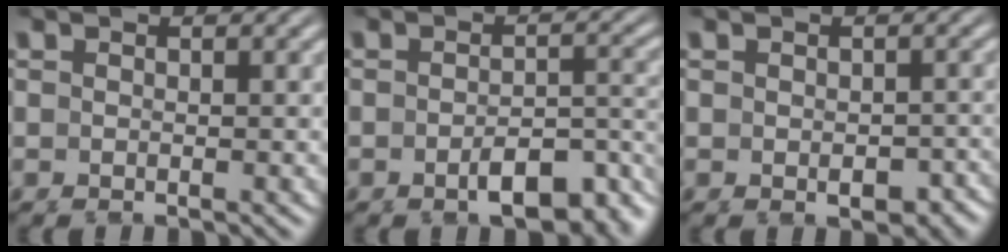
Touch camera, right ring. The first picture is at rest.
{"total": 5.1, "force": [-3.3, 1.6, 3.6], "torque": [-0.025, -0.010, -0.046]}
{"total": 2.0, "force": [-1.4, 1.1, 1.0], "torque": [-0.010, -0.009, -0.017]}